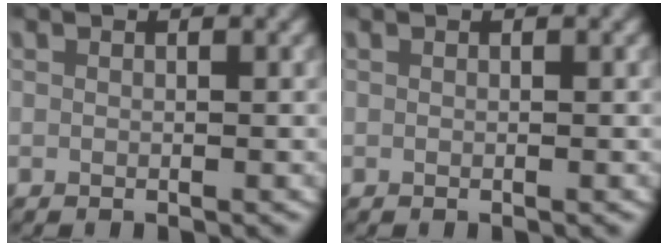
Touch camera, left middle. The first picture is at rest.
{"total": 0.0}